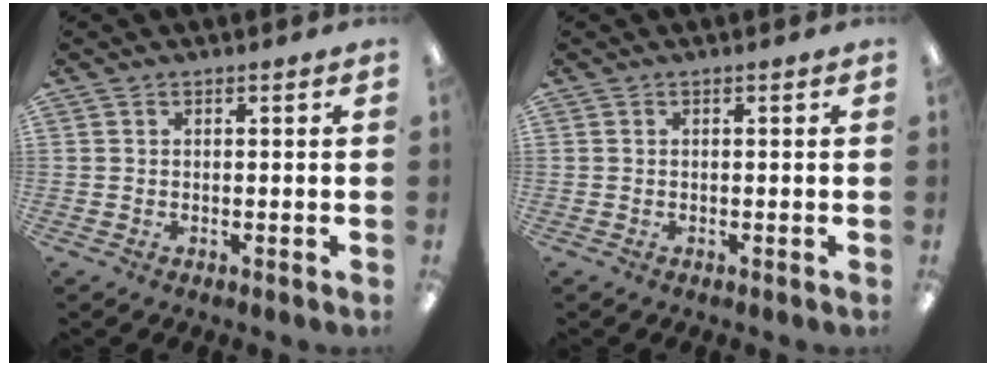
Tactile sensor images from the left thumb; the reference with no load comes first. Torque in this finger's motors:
{"motor_torque": [-0.05, -0.05, 0.00, 0.00, 0.00]}